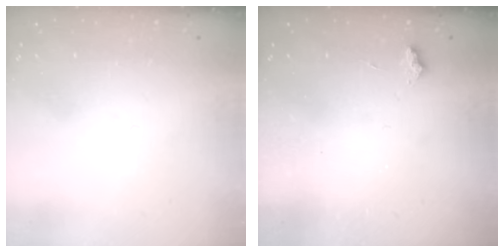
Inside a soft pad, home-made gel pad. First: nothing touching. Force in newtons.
{"total": 2.7, "press": 2.7, "slide": 0.4}